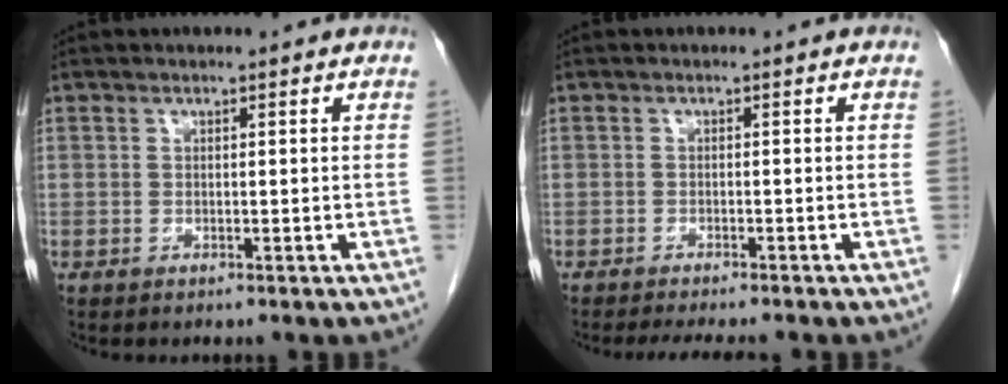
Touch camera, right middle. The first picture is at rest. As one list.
[{"total": 6.0, "force": [-5.2, 0.9, 2.8], "torque": [-0.034, -0.010, -0.073]}]